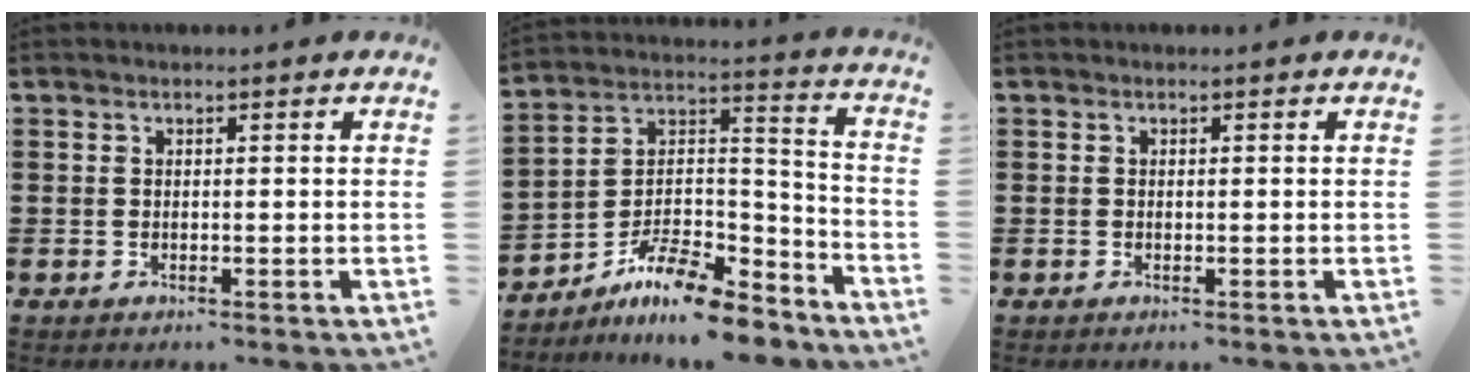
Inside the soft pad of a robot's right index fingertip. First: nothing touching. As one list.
[{"total": 11.1, "force": [-9.6, 2.6, 5.1], "torque": [-0.089, 0.030, -0.188]}, {"total": 0.0}]